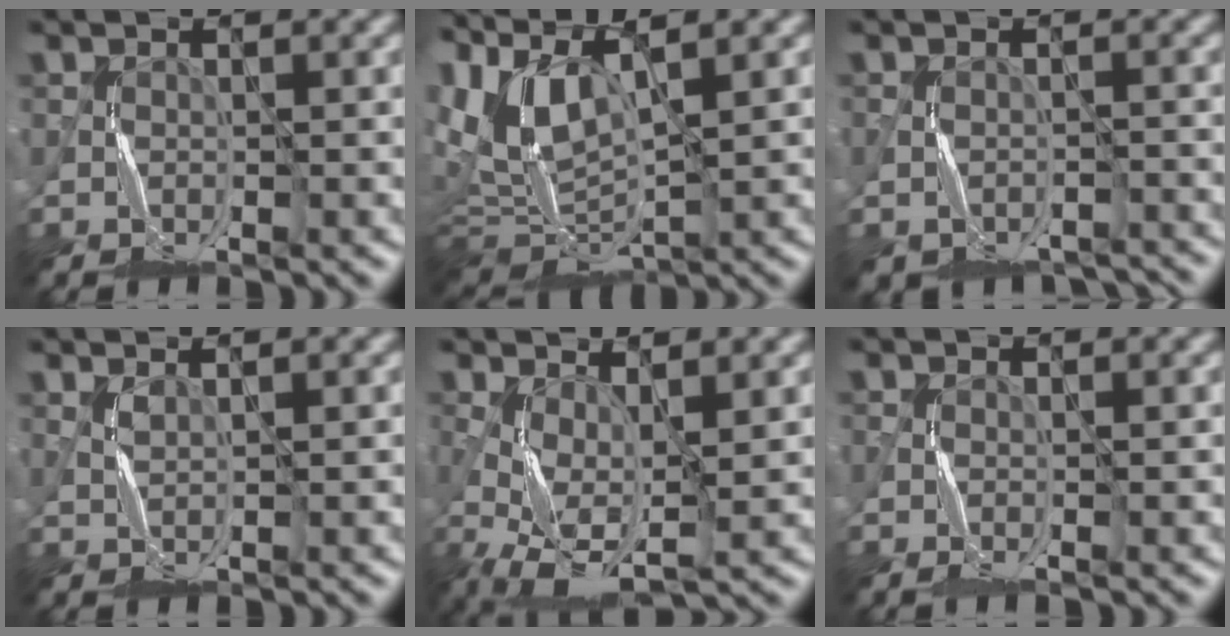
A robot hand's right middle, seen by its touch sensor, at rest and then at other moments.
{"total": 7.9, "force": [2.2, 3.9, 6.5], "torque": [-0.155, 0.006, 0.043]}
{"total": 4.5, "force": [-3.7, 2.3, 0.8], "torque": [-0.004, 0.000, -0.052]}
{"total": 0.6, "force": [0.6, 0.0, 0.0], "torque": [-0.010, 0.002, 0.015]}
{"total": 4.7, "force": [-0.8, 1.8, 4.3], "torque": [-0.097, 0.003, -0.017]}
{"total": 0.7, "force": [-0.4, 0.0, 0.6], "torque": [-0.016, -0.001, -0.009]}